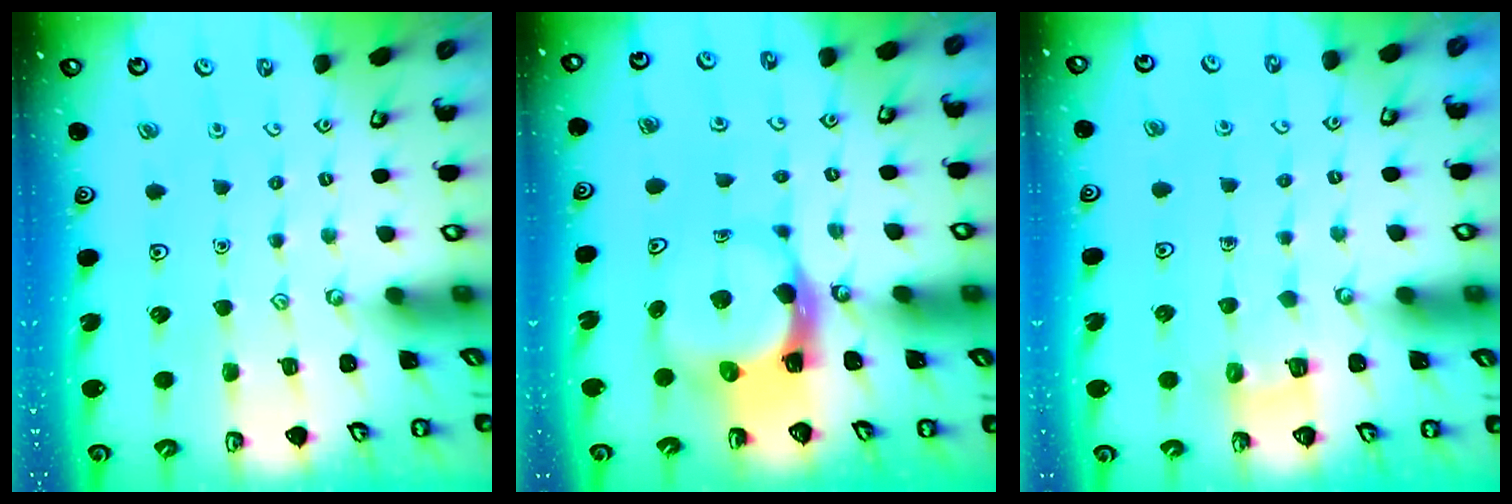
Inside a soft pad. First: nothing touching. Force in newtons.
{"total": 5.5, "press": 5.5, "slide": 0.9}
{"total": 2.2, "press": 2.2, "slide": 0.1}